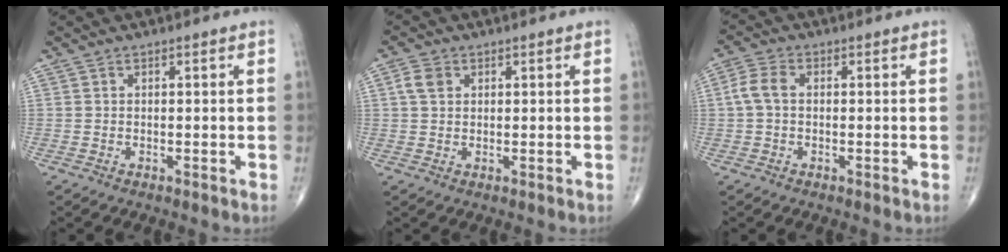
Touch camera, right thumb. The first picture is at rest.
{"total": 3.0, "force": [1.0, 2.3, 1.7], "torque": [-0.032, 0.006, 0.018]}
{"total": 4.1, "force": [0.1, 2.6, 3.1], "torque": [-0.070, 0.012, -0.005]}